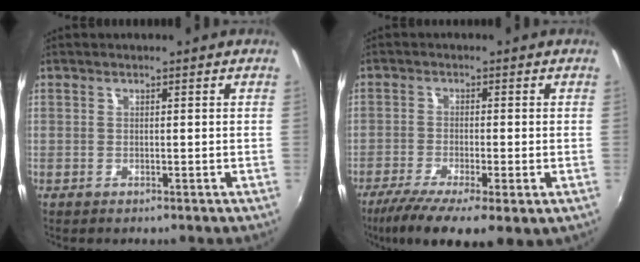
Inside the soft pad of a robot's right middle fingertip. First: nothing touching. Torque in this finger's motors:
{"motor_torque": [1.15, -0.99, 0.47, 0.11]}